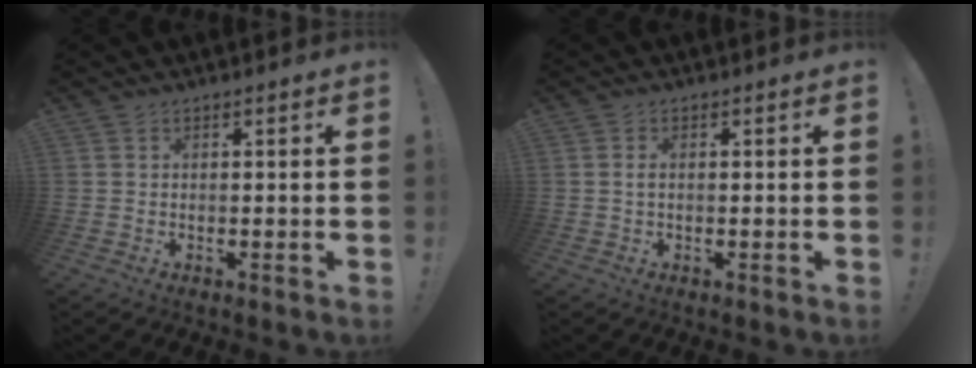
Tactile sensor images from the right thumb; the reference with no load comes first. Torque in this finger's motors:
{"motor_torque": [-0.01, -0.15, -0.12, 0.26, -0.08]}